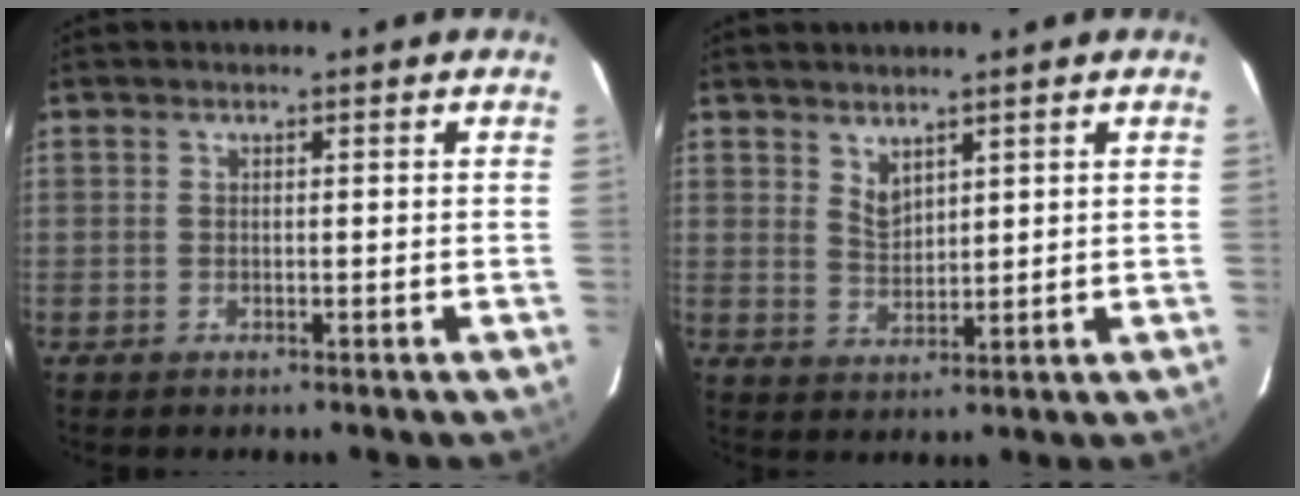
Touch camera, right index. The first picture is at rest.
{"total": 3.4, "force": [2.8, 1.4, 1.4], "torque": [-0.021, -0.003, 0.053]}